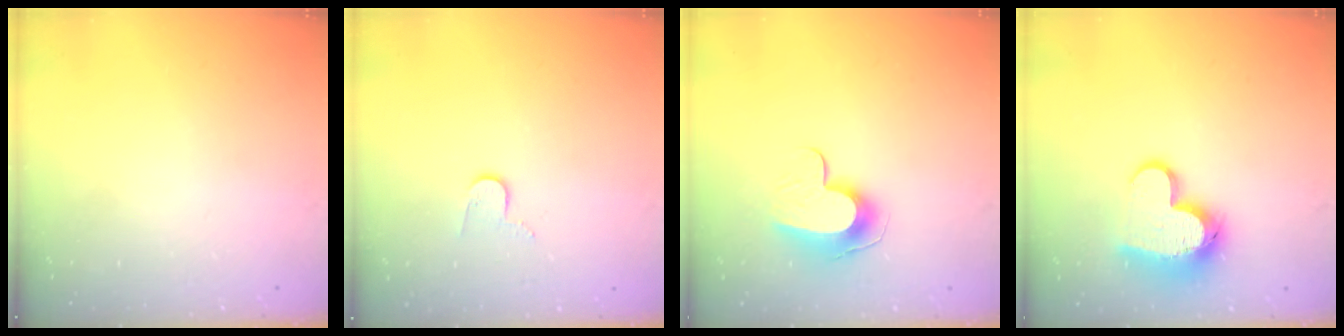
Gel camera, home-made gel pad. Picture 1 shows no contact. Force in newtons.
{"total": 4.7, "press": 4.7, "slide": 0.4}
{"total": 10.4, "press": 10.4, "slide": 0.5}
{"total": 13.9, "press": 13.8, "slide": 1.8}